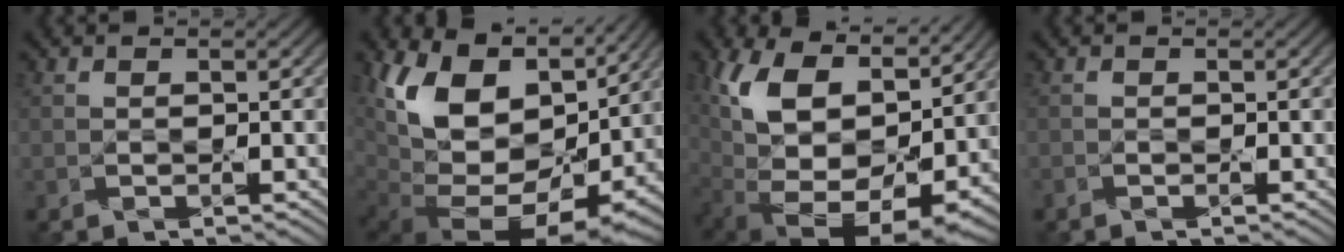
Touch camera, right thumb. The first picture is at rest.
{"total": 19.3, "force": [5.1, 13.6, 12.7], "torque": [-0.241, -0.003, 0.114]}
{"total": 17.8, "force": [5.2, 11.5, 12.6], "torque": [-0.216, -0.003, 0.119]}
{"total": 0.7, "force": [-0.7, 0.2, 0.2], "torque": [-0.008, -0.002, -0.016]}